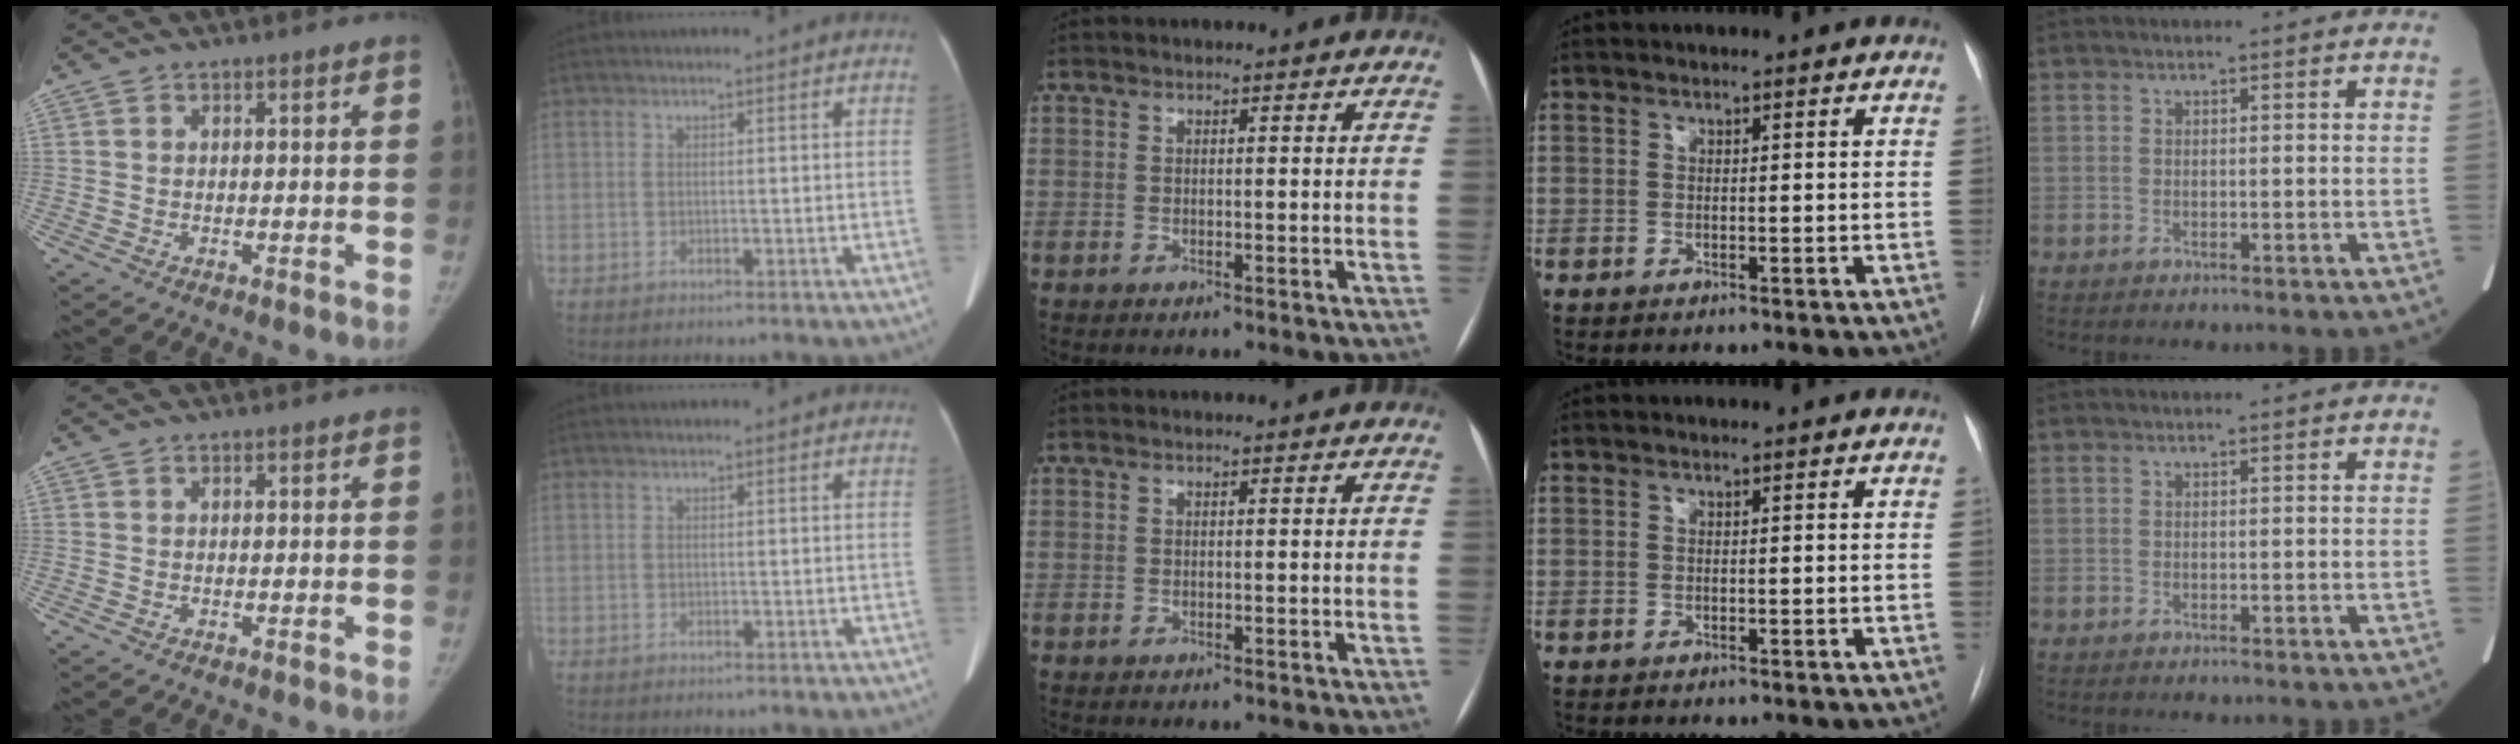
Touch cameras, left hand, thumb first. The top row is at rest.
{}